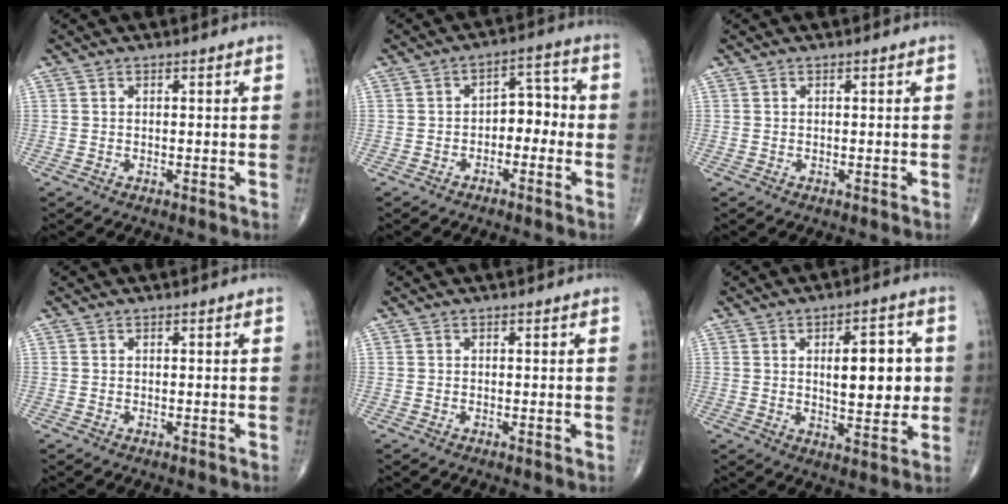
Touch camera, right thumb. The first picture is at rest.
{"total": 6.1, "force": [-1.6, 3.9, 4.4], "torque": [-0.036, 0.036, -0.035]}
{"total": 0.0}
{"total": 0.0}
{"total": 0.0}
{"total": 11.2, "force": [1.3, 4.9, 10.0], "torque": [-0.115, -0.007, 0.022]}